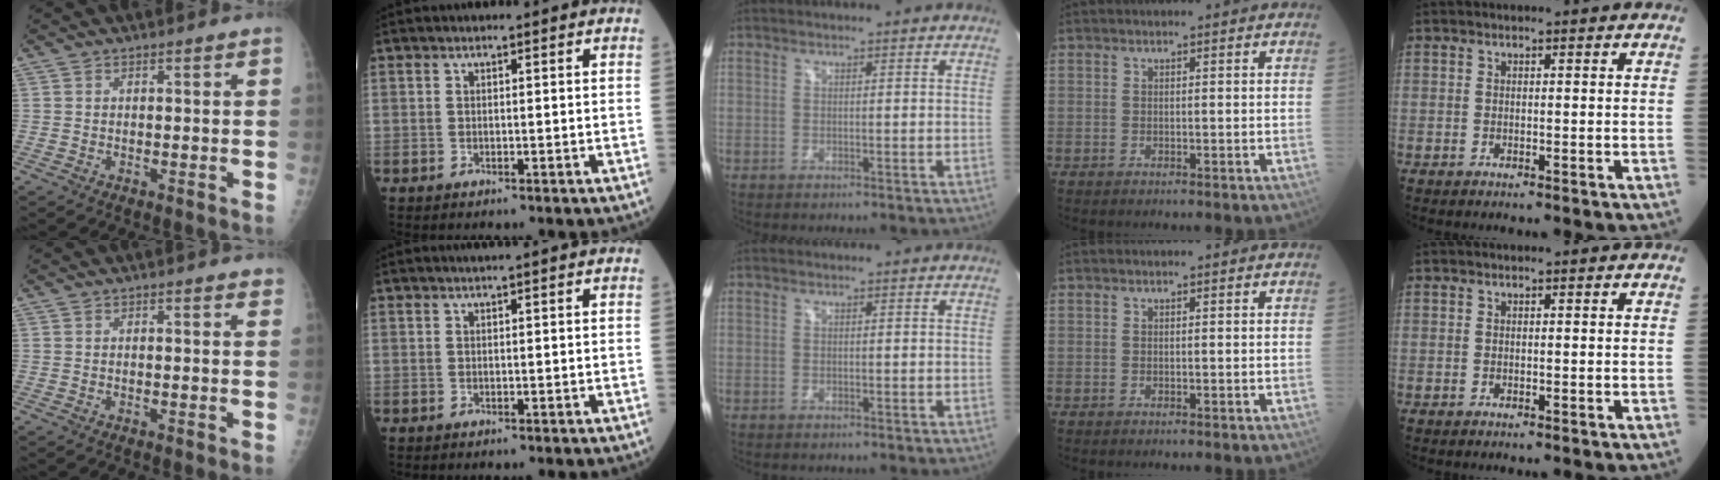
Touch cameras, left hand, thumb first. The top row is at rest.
{"thumb": {"total": 1.0, "force": [0.8, 0.3, 0.5], "torque": [-0.002, 0.000, 0.007]}, "index": {"total": 0.6, "force": [0.4, -0.2, 0.4], "torque": [-0.013, -0.002, 0.012]}}